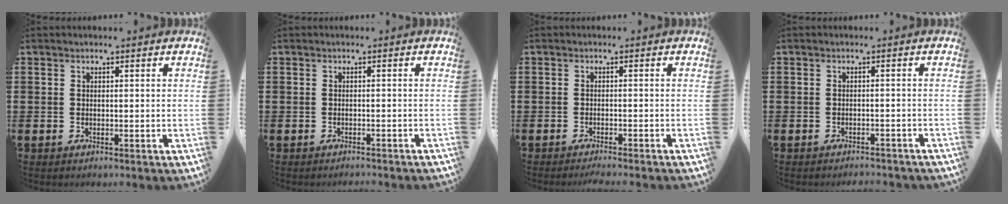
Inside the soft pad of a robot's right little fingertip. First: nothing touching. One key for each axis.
{"total": 0.7, "fx": -0.7, "fy": -0.1, "fz": 0.0, "tx": -0.001, "ty": -0.001, "tz": -0.014}
{"total": 1.1, "fx": -1.0, "fy": -0.2, "fz": 0.3, "tx": -0.004, "ty": -0.002, "tz": -0.020}
{"total": 1.2, "fx": -1.2, "fy": 0.0, "fz": 0.0, "tx": -0.003, "ty": 0.001, "tz": -0.026}